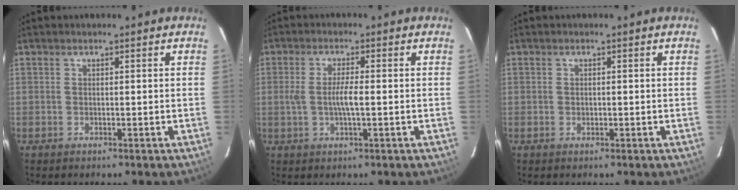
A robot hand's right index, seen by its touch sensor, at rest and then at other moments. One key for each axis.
{"total": 4.2, "fx": -0.5, "fy": 0.5, "fz": 4.2, "tx": -0.078, "ty": -0.001, "tz": -0.009}
{"total": 0.6, "fx": -0.1, "fy": 0.5, "fz": 0.2, "tx": -0.002, "ty": 0.000, "tz": -0.001}